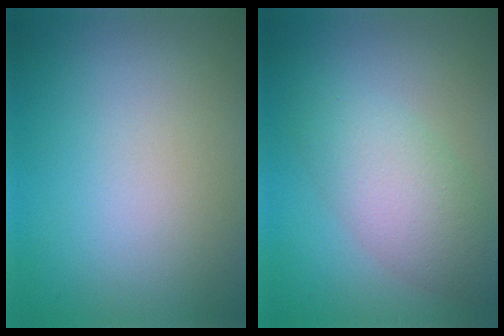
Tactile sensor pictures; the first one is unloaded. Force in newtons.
{"total": 4.6, "press": 4.6, "slide": 0.0}